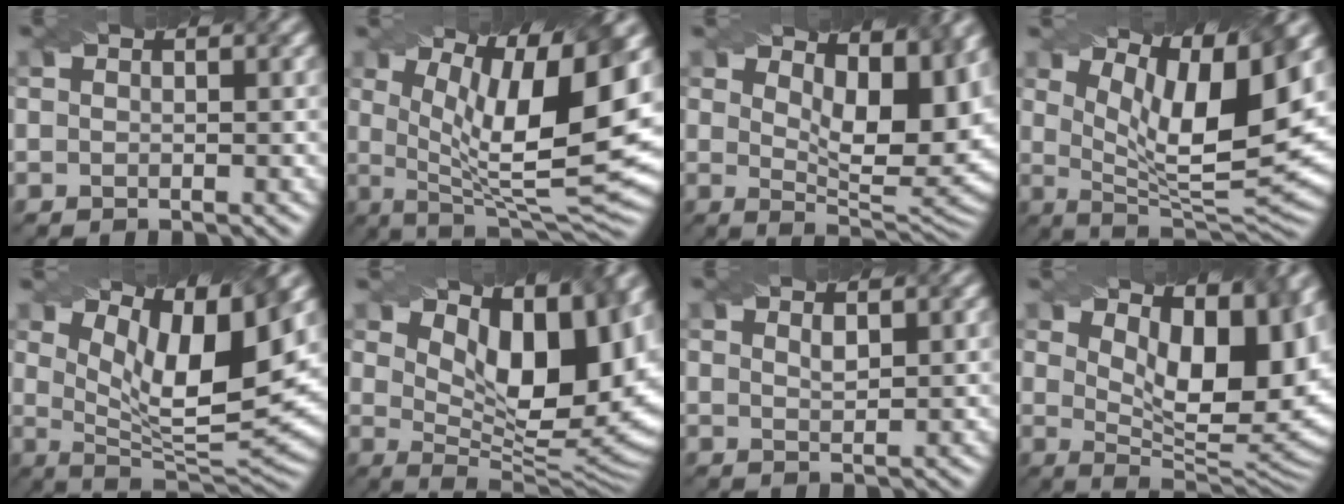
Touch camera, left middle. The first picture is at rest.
{"total": 13.4, "force": [3.1, 4.0, 12.4], "torque": [-0.184, -0.010, 0.055]}
{"total": 8.9, "force": [4.0, 3.6, 7.1], "torque": [-0.102, -0.006, 0.067]}
{"total": 10.8, "force": [4.6, 2.9, 9.4], "torque": [-0.152, -0.005, 0.081]}
{"total": 10.0, "force": [4.7, 2.8, 8.4], "torque": [-0.141, -0.007, 0.085]}
{"total": 12.5, "force": [5.5, 5.6, 9.7], "torque": [-0.140, 0.002, 0.096]}
{"total": 0.9, "force": [0.7, 0.2, 0.6], "torque": [-0.013, -0.001, 0.014]}
{"total": 11.9, "force": [4.8, 5.2, 9.6], "torque": [-0.119, 0.003, 0.074]}